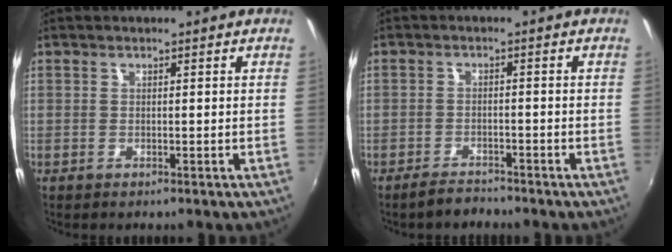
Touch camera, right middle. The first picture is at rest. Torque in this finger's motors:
{"motor_torque": [0.60, -0.50, -0.03, 0.00]}